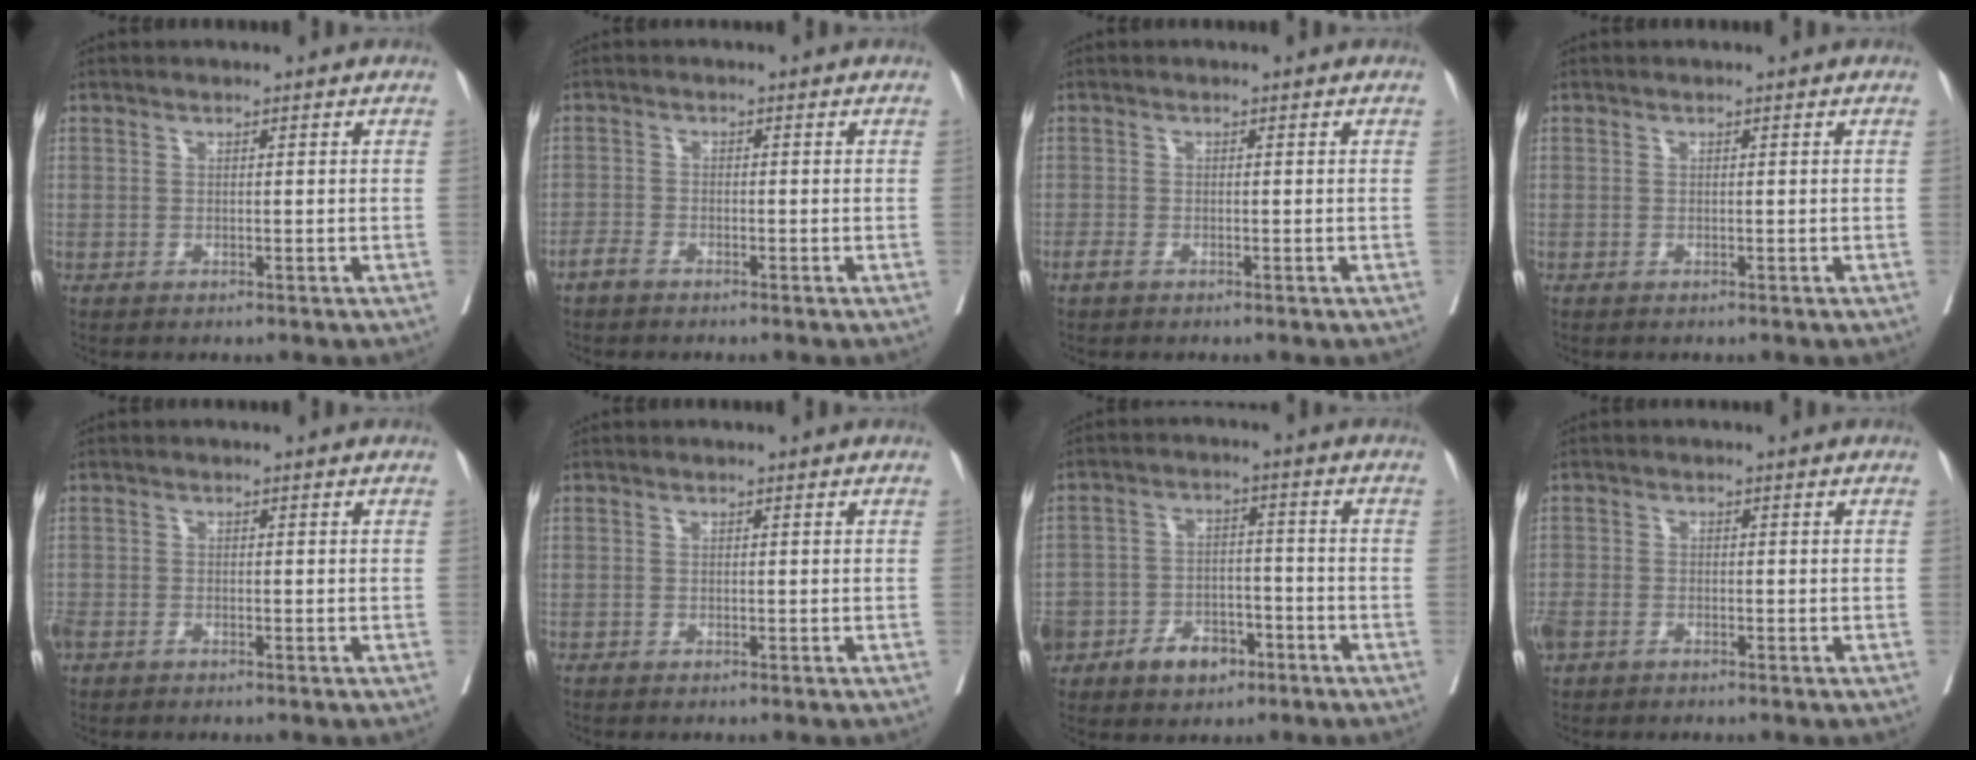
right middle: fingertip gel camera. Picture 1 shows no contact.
{"total": 1.6, "force": [-1.3, 0.5, 0.7], "torque": [-0.017, 0.001, -0.026]}
{"total": 0.9, "force": [-0.6, 0.4, 0.6], "torque": [-0.015, 0.000, -0.009]}
{"total": 0.0}
{"total": 5.3, "force": [-2.9, 3.8, 2.4], "torque": [-0.083, -0.005, -0.053]}
{"total": 0.0}
{"total": 15.0, "force": [-7.3, 10.8, 7.5], "torque": [-0.189, 0.016, -0.112]}
{"total": 4.9, "force": [-2.9, 3.3, 2.2], "torque": [-0.060, -0.002, -0.054]}